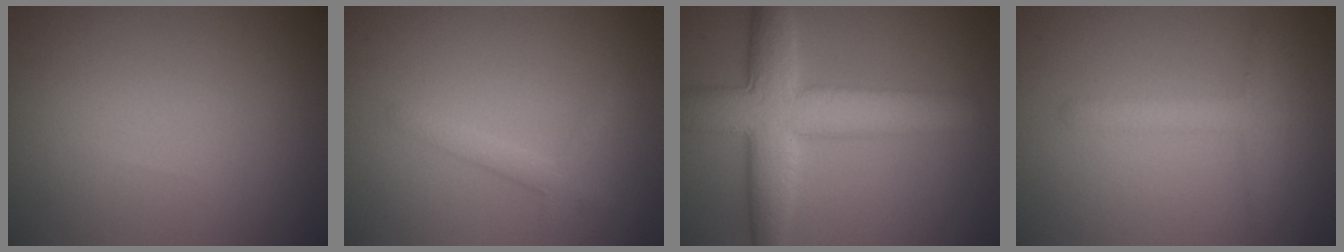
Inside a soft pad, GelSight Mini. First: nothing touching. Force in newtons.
{"total": 1.7, "press": 1.7, "slide": 0.1}
{"total": 8.2, "press": 8.2, "slide": 0.3}
{"total": 2.0, "press": 2.0, "slide": 0.1}